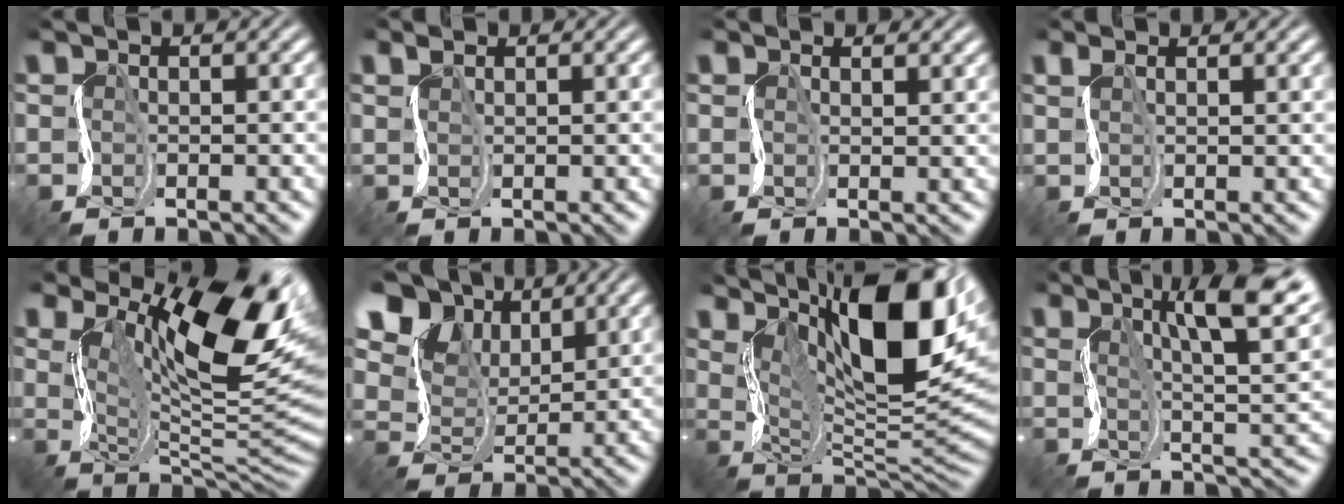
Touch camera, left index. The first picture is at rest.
{"total": 1.4, "force": [1.1, 0.4, -0.7], "torque": [0.014, 0.010, 0.018]}
{"total": 1.5, "force": [1.3, 0.7, -0.2], "torque": [0.012, 0.005, 0.020]}
{"total": 1.6, "force": [1.4, 0.7, 0.2], "torque": [0.007, 0.011, 0.021]}
{"total": 12.8, "force": [6.1, 5.0, 10.0], "torque": [-0.138, 0.000, 0.104]}
{"total": 9.4, "force": [6.5, 5.8, 3.6], "torque": [-0.104, 0.014, 0.105]}
{"total": 16.8, "force": [7.3, 6.2, 13.8], "torque": [-0.199, 0.023, 0.125]}
{"total": 9.1, "force": [4.7, 2.5, 7.4], "torque": [-0.105, 0.012, 0.073]}